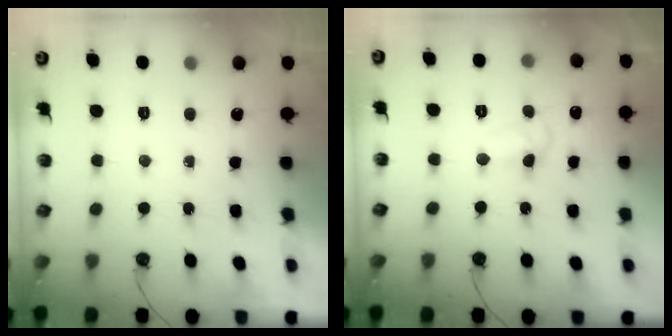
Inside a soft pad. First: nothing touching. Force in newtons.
{"total": 5.3, "press": 5.2, "slide": 0.6}